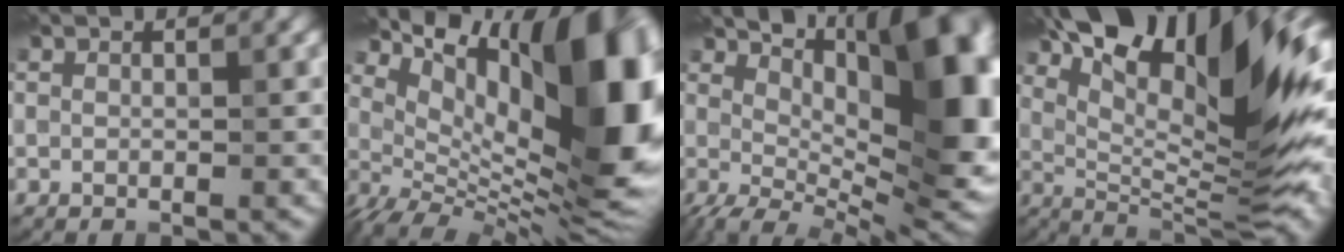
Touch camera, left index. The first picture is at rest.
{"total": 18.1, "force": [4.3, 8.7, 15.3], "torque": [-0.215, 0.008, 0.085]}
{"total": 17.0, "force": [3.3, 7.8, 14.8], "torque": [-0.180, 0.009, 0.064]}
{"total": 18.1, "force": [7.3, 5.5, 15.6], "torque": [-0.233, 0.034, 0.110]}